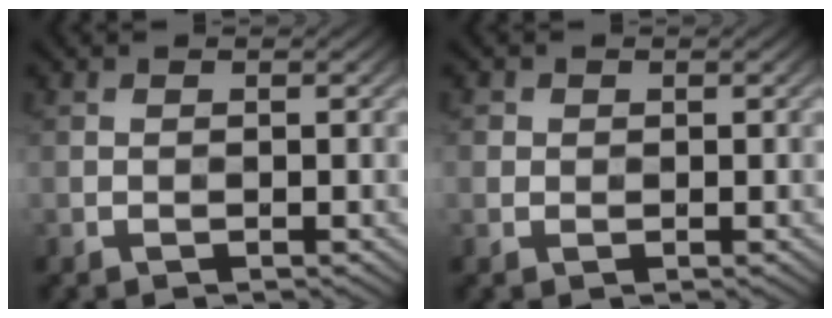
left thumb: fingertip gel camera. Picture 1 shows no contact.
{"total": 1.0, "force": [0.3, 0.9, 0.0], "torque": [0.007, -0.001, 0.003]}